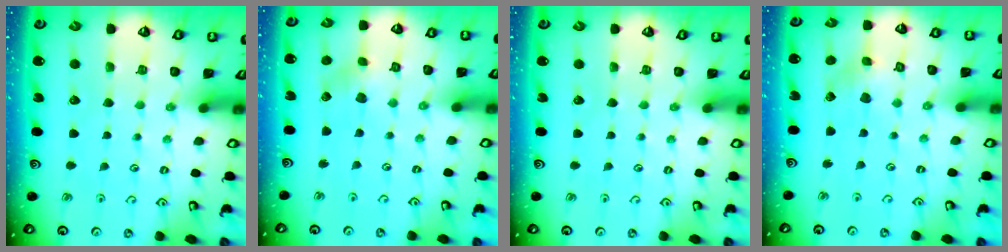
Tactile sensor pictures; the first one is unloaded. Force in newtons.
{"total": 4.9, "press": 4.9, "slide": 0.4}
{"total": 0.0}
{"total": 3.0, "press": 3.0, "slide": 0.4}